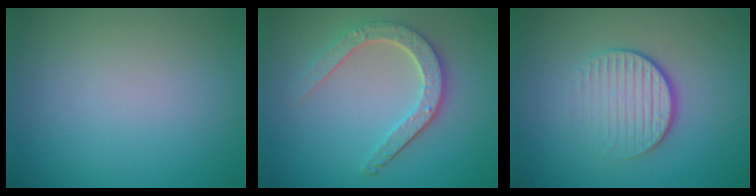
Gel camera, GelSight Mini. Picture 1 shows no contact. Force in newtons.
{"total": 4.5, "press": 3.6, "slide": 2.7}
{"total": 4.1, "press": 2.6, "slide": 3.2}